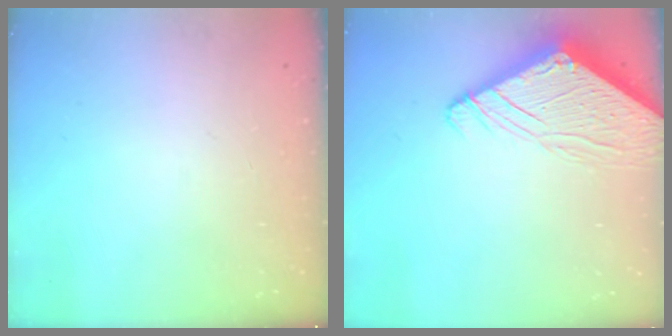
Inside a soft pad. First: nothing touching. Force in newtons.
{"total": 11.1, "press": 11.0, "slide": 1.1}